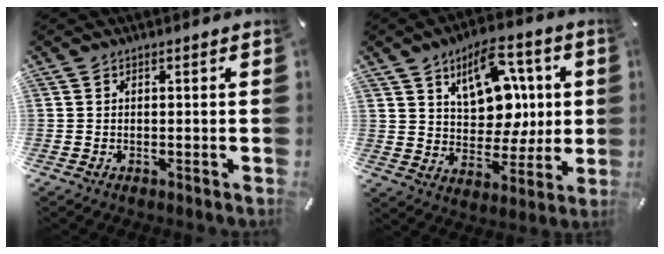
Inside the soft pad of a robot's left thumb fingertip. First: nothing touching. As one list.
[{"total": 14.2, "force": [5.9, 9.9, 8.3], "torque": [-0.115, -0.024, 0.106]}]